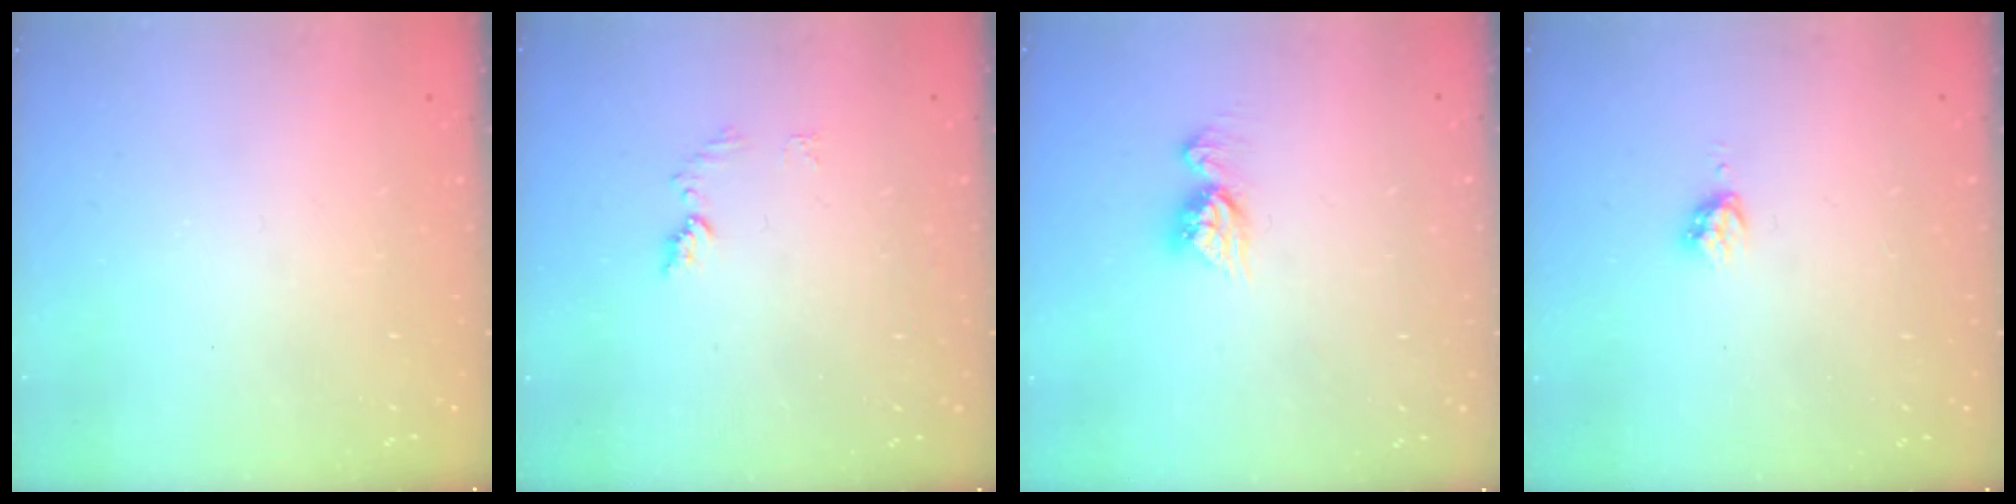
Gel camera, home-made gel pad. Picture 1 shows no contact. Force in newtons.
{"total": 7.2, "press": 7.2, "slide": 0.7}
{"total": 8.4, "press": 8.4, "slide": 0.6}
{"total": 3.5, "press": 3.5, "slide": 0.3}